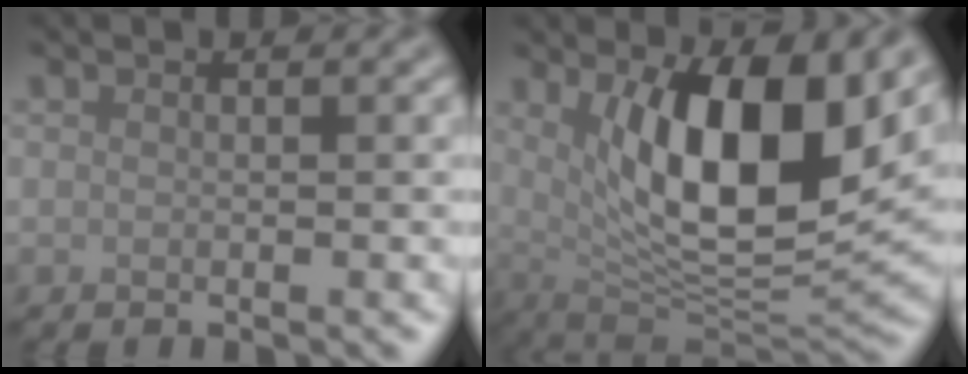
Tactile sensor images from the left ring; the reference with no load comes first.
{"total": 11.4, "force": [3.0, 4.2, 10.1], "torque": [-0.156, -0.017, 0.056]}